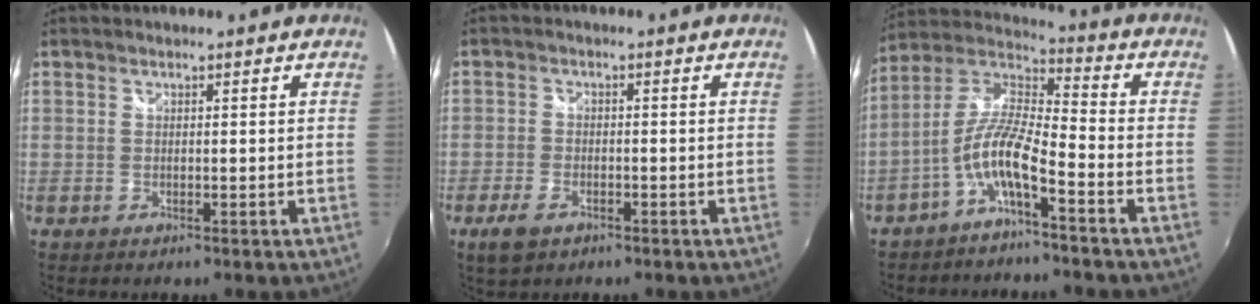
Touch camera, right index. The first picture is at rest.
{"total": 5.2, "force": [-3.2, 2.8, 3.0], "torque": [-0.081, -0.008, -0.059]}
{"total": 9.4, "force": [-4.9, 1.8, 7.8], "torque": [-0.175, 0.009, -0.094]}